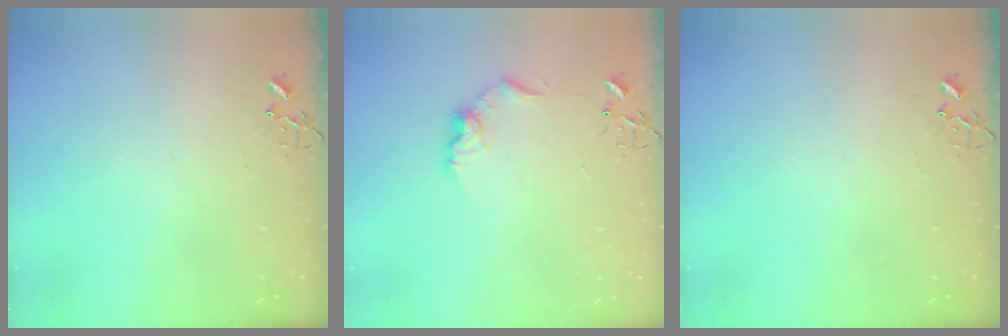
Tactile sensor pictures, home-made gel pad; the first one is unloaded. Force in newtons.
{"total": 9.1, "press": 9.1, "slide": 0.3}
{"total": 0.0}